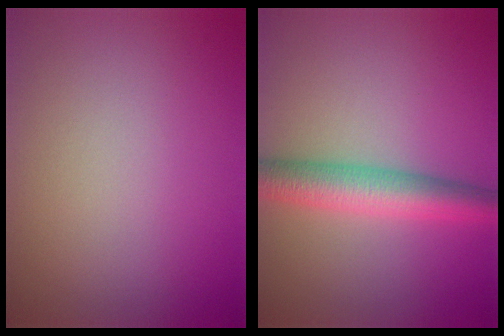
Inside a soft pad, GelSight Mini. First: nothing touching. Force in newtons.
{"total": 5.0, "press": 5.0, "slide": 0.0}